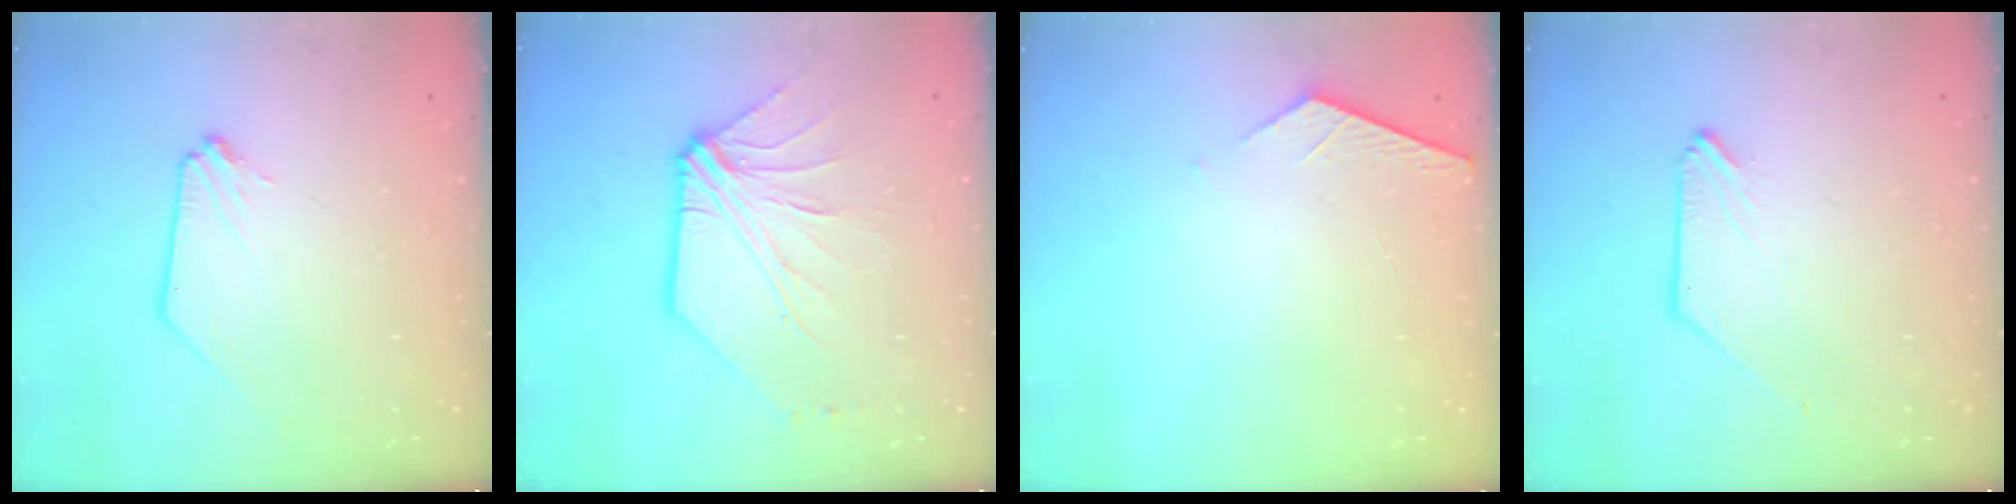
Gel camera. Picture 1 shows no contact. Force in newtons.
{"total": 7.8, "press": 7.7, "slide": 1.3}
{"total": 5.3, "press": 5.3, "slide": 0.5}
{"total": 0.0}